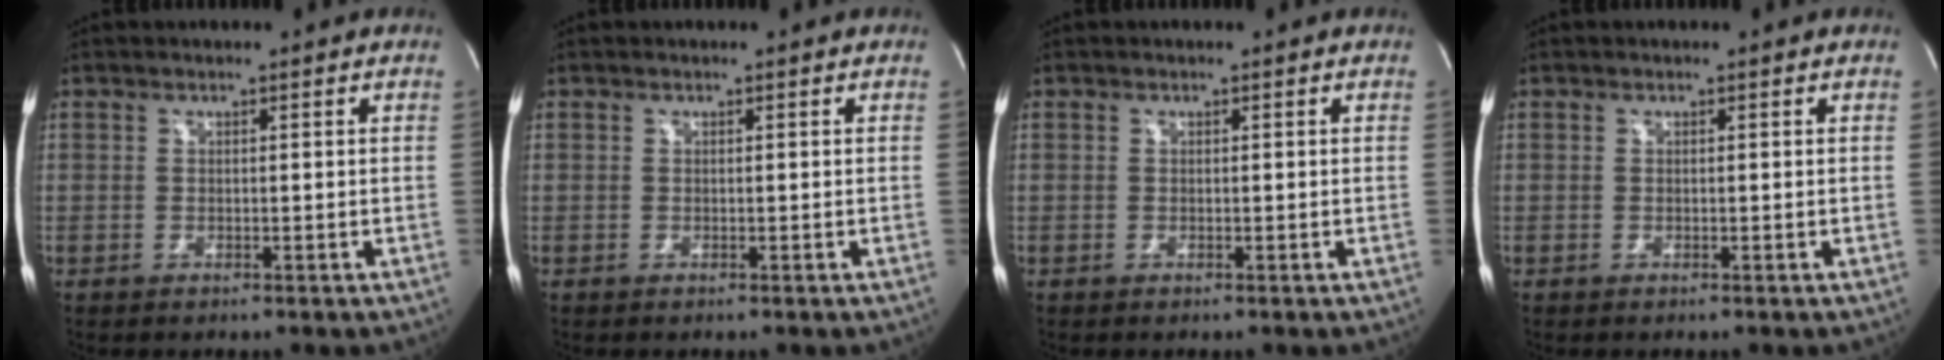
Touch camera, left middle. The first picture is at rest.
{"total": 0.0}
{"total": 0.0}
{"total": 0.0}